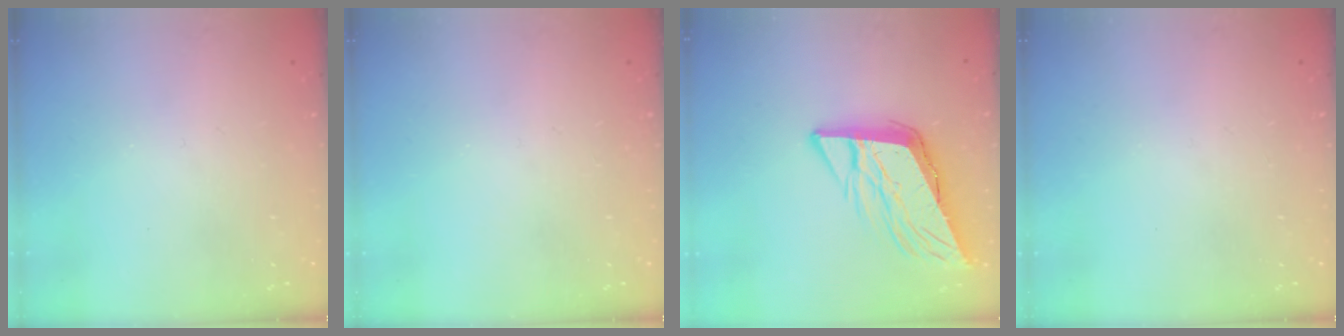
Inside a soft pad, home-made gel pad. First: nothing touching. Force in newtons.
{"total": 0.0}
{"total": 10.6, "press": 10.2, "slide": 2.8}
{"total": 0.0}